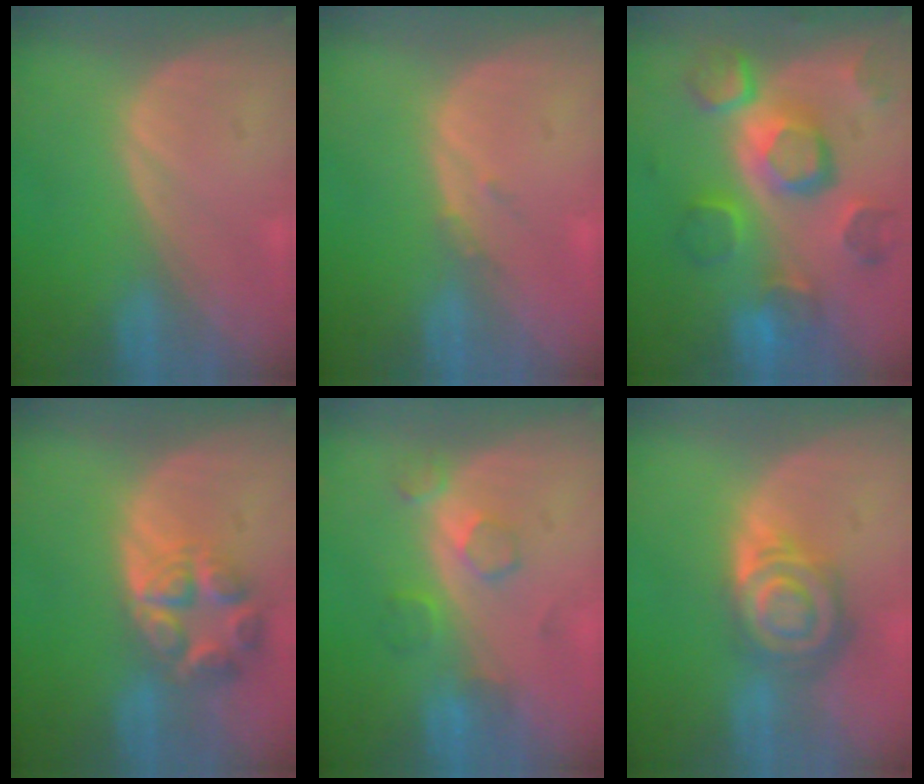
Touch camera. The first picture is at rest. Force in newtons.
{"total": 1.2, "press": 1.0, "slide": 0.6}
{"total": 12.2, "press": 10.6, "slide": 6.0}
{"total": 7.7, "press": 6.8, "slide": 3.7}
{"total": 4.2, "press": 4.2, "slide": 0.5}
{"total": 8.0, "press": 7.1, "slide": 3.7}